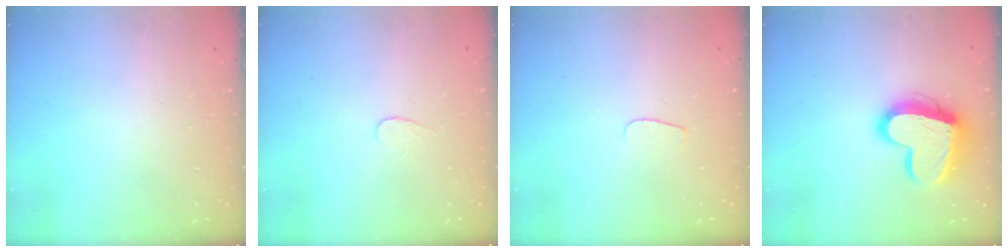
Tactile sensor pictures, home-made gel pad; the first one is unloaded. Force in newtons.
{"total": 2.7, "press": 2.7, "slide": 0.3}
{"total": 3.4, "press": 3.4, "slide": 0.4}
{"total": 16.7, "press": 16.6, "slide": 1.4}